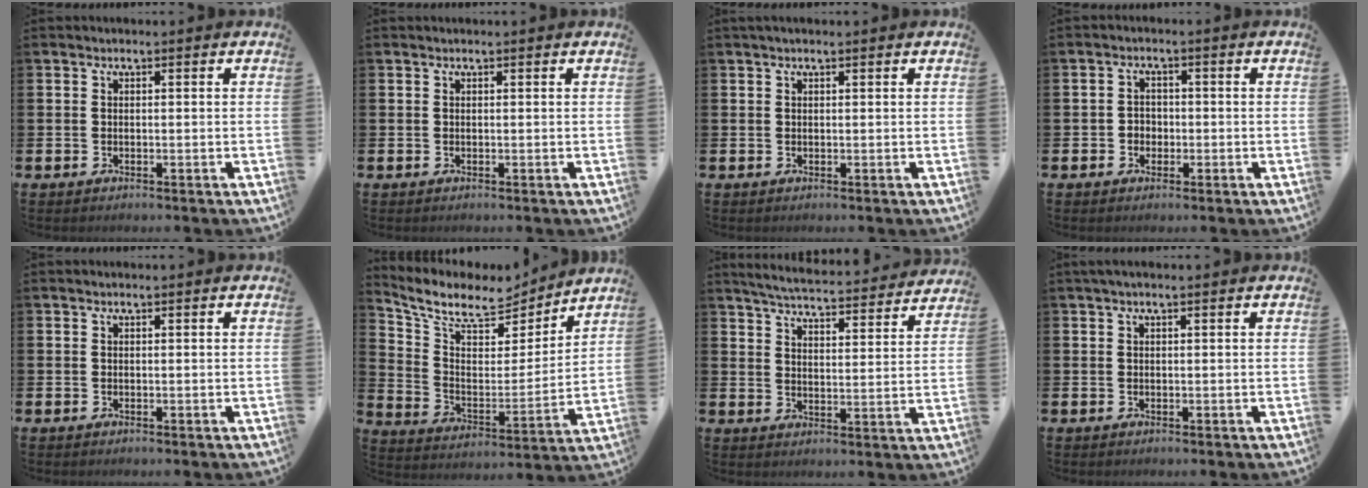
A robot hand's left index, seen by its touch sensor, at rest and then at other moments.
{"total": 0.0}
{"total": 0.7, "force": [0.6, 0.1, 0.4], "torque": [-0.006, 0.002, 0.009]}
{"total": 2.0, "force": [-0.6, 1.9, 0.5], "torque": [-0.005, 0.005, -0.018]}
{"total": 0.0}
{"total": 8.2, "force": [7.3, 2.9, 2.3], "torque": [-0.094, -0.052, 0.125]}
{"total": 5.4, "force": [5.3, 0.3, 1.1], "torque": [-0.042, -0.043, 0.089]}
{"total": 1.0, "force": [0.6, 0.1, 0.7], "torque": [-0.012, 0.003, 0.010]}